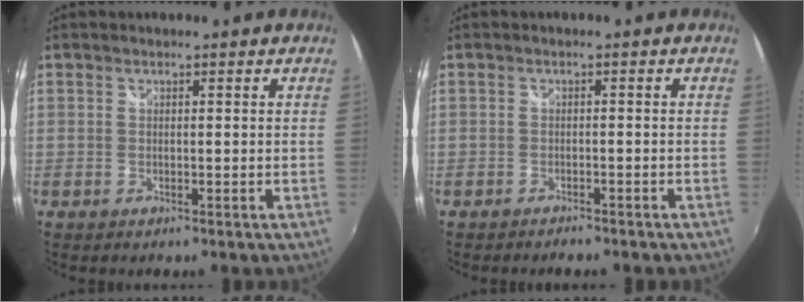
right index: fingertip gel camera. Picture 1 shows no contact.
{"total": 3.1, "force": [-2.8, 0.7, 1.1], "torque": [-0.028, -0.010, -0.040]}